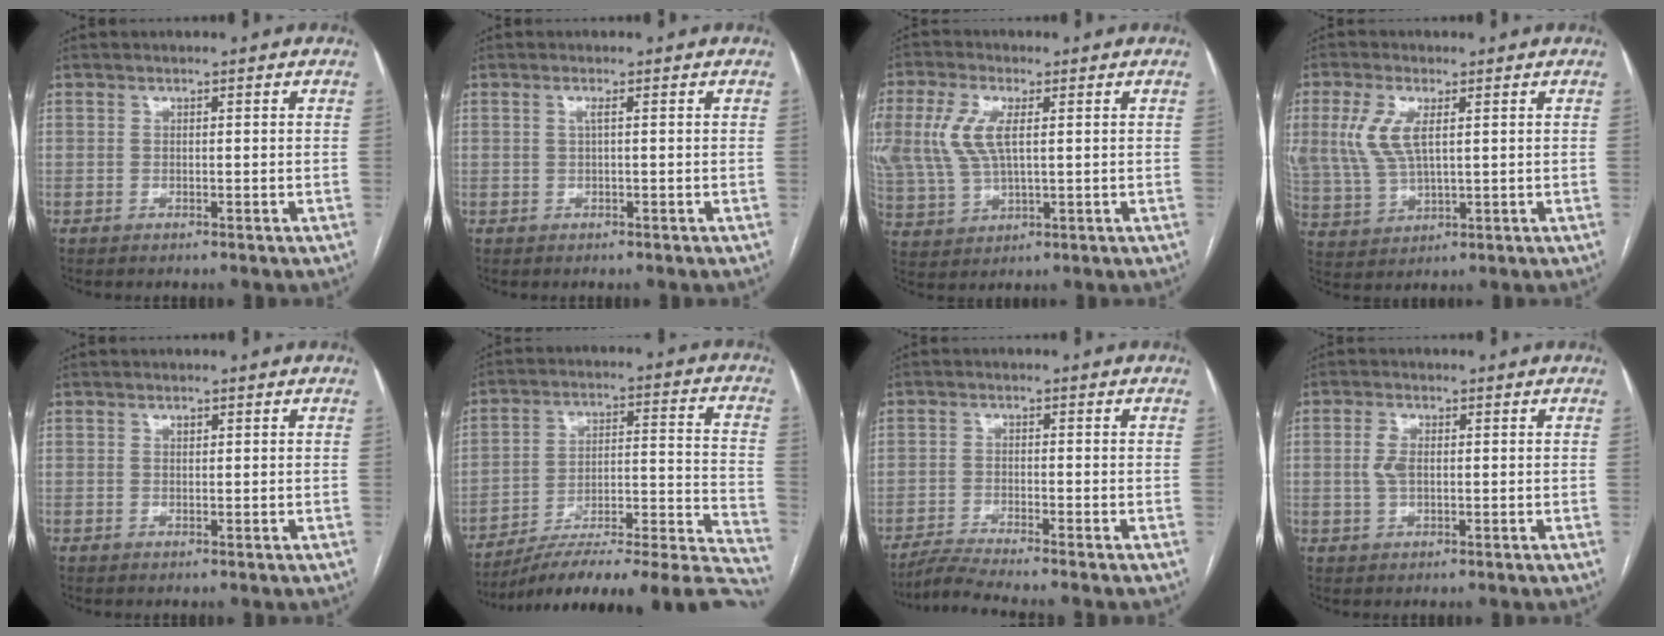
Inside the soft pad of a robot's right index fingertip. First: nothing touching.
{"total": 0.8, "force": [0.1, -0.1, 0.8], "torque": [-0.016, 0.002, 0.001]}
{"total": 11.1, "force": [2.6, 5.1, 9.5], "torque": [-0.232, 0.010, 0.057]}
{"total": 8.4, "force": [2.5, 3.5, 7.2], "torque": [-0.179, 0.007, 0.055]}
{"total": 0.5, "force": [0.3, 0.3, 0.3], "torque": [-0.005, 0.000, 0.004]}
{"total": 27.7, "force": [-25.2, 1.7, 11.4], "torque": [-0.075, 0.019, -0.354]}
{"total": 5.6, "force": [-4.9, -1.5, 2.1], "torque": [-0.042, -0.020, -0.088]}
{"total": 3.0, "force": [0.2, 1.5, 2.6], "torque": [-0.063, 0.005, 0.005]}